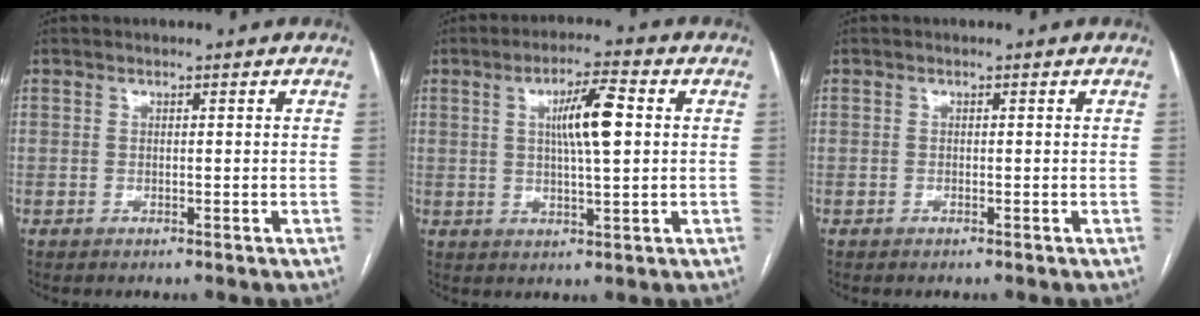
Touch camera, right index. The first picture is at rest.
{"total": 7.6, "force": [1.5, 0.9, 7.4], "torque": [-0.129, 0.009, 0.026]}
{"total": 0.0}